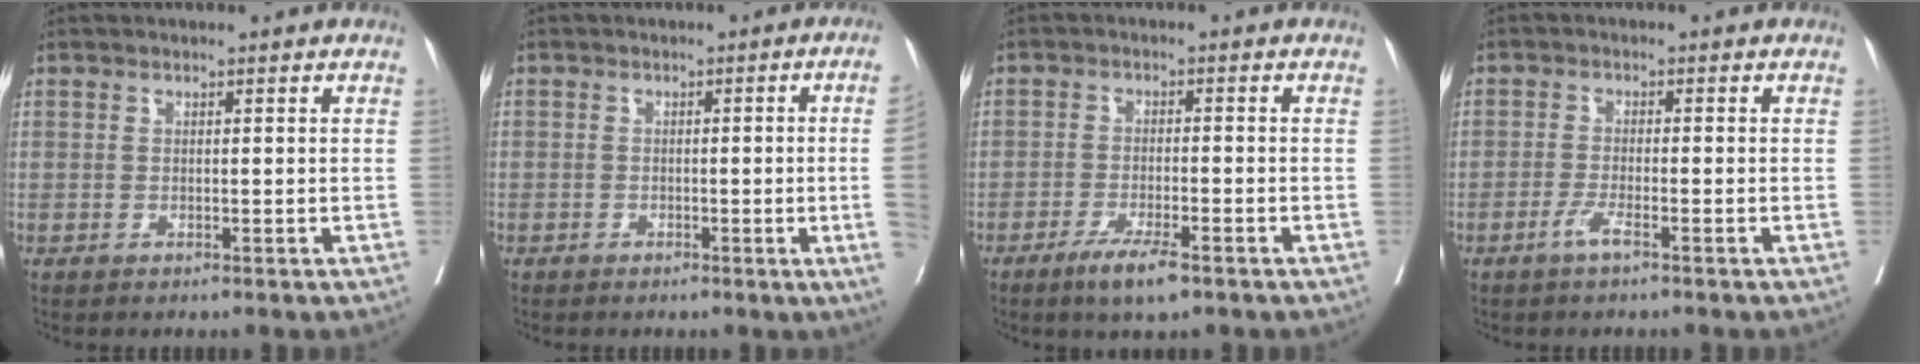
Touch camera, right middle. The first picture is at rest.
{"total": 4.9, "force": [-0.8, -1.3, 4.7], "torque": [-0.046, -0.007, -0.015]}
{"total": 5.1, "force": [-3.3, 0.7, 3.9], "torque": [-0.075, -0.009, -0.056]}
{"total": 2.3, "force": [-1.4, -0.1, 1.8], "torque": [-0.037, -0.002, -0.032]}